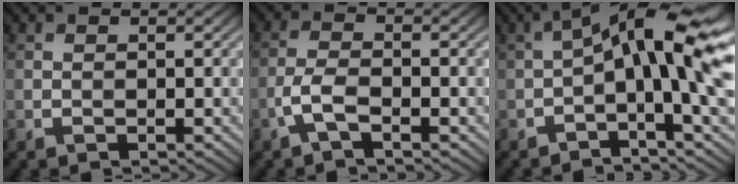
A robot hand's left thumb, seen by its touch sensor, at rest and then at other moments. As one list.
[{"total": 3.4, "force": [-1.8, 1.1, 2.6], "torque": [-0.065, 0.005, -0.046]}, {"total": 13.3, "force": [0.6, 3.4, 12.8], "torque": [-0.205, 0.023, -0.003]}]